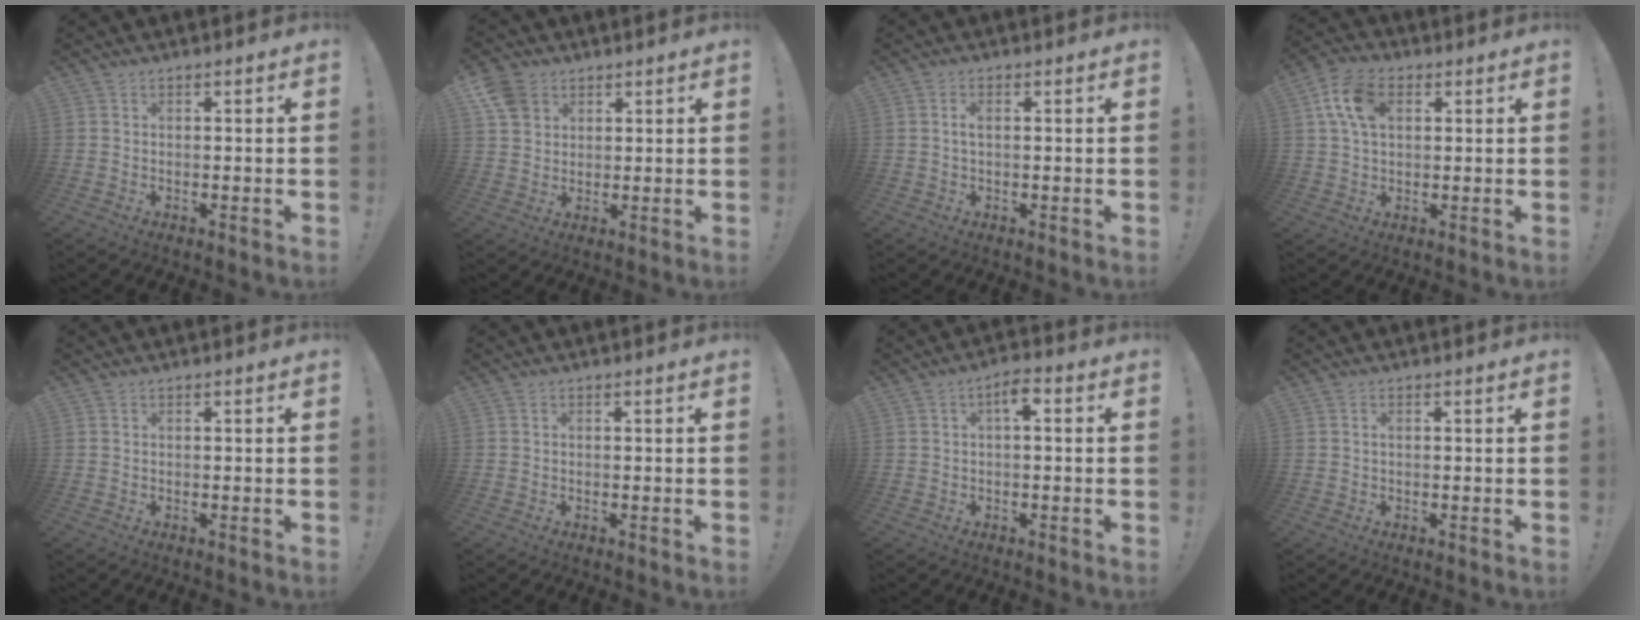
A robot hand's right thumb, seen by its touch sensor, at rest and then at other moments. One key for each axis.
{"total": 7.1, "fx": 3.8, "fy": 5.3, "fz": 2.8, "tx": -0.048, "ty": -0.013, "tz": 0.078}
{"total": 1.6, "fx": 0.3, "fy": 0.5, "fz": 1.5, "tx": -0.029, "ty": 0.003, "tz": 0.003}
{"total": 11.3, "fx": 3.2, "fy": 7.1, "fz": 8.2, "tx": -0.157, "ty": 0.012, "tz": 0.062}
{"total": 0.0}
{"total": 0.0}
{"total": 3.9, "fx": 0.3, "fy": 1.4, "fz": 3.6, "tx": -0.058, "ty": 0.005, "tz": 0.001}
{"total": 0.7, "fx": 0.2, "fy": -0.1, "fz": 0.6, "tx": -0.020, "ty": 0.003, "tz": 0.004}